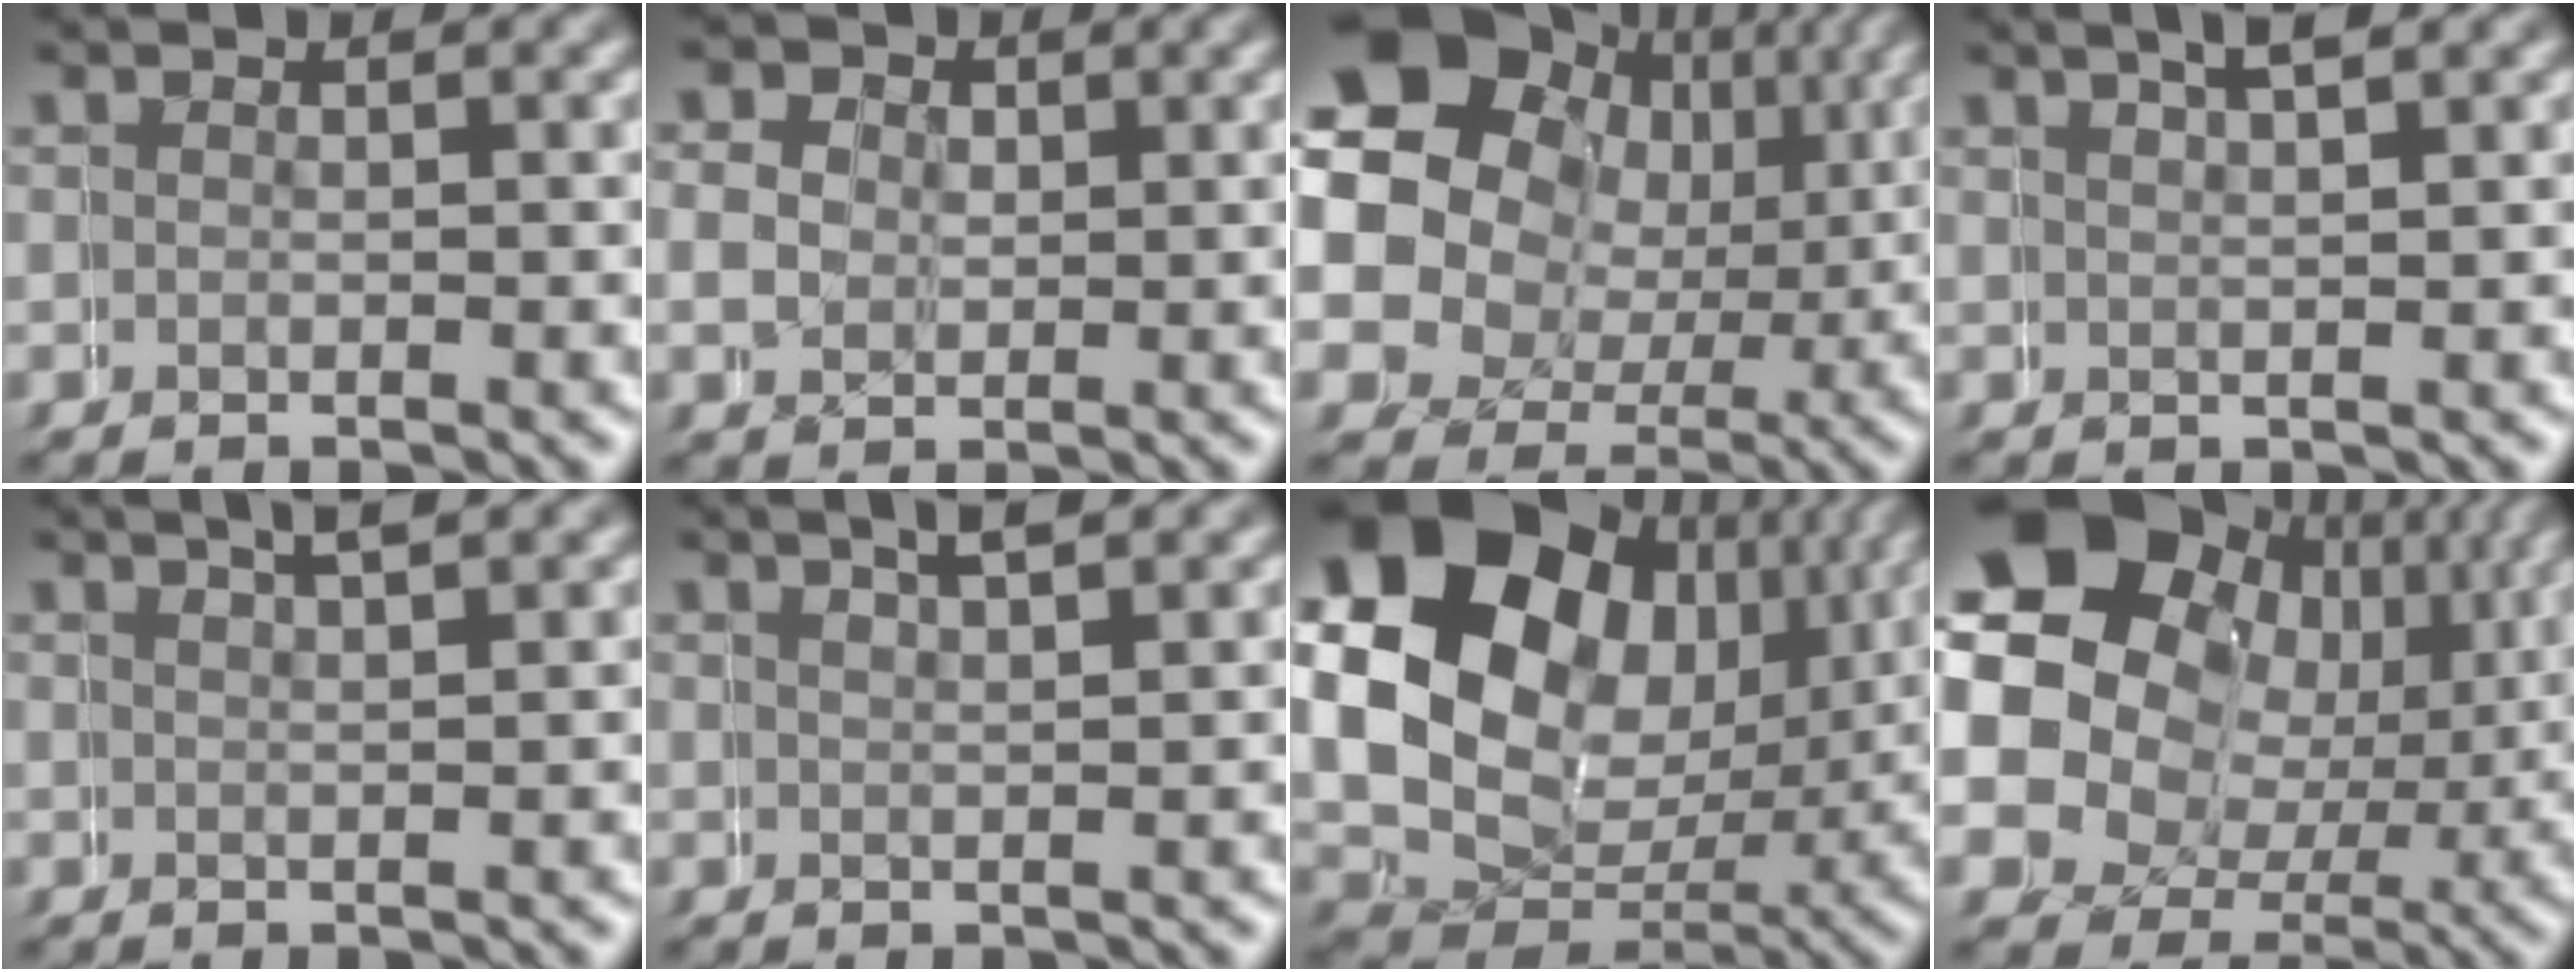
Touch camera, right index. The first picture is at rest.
{"total": 1.8, "force": [0.8, 1.0, -1.2], "torque": [0.023, -0.007, 0.012]}
{"total": 18.6, "force": [4.8, 16.5, 7.0], "torque": [-0.174, -0.019, 0.067]}
{"total": 2.4, "force": [1.9, -0.6, 1.3], "torque": [-0.005, 0.011, 0.033]}
{"total": 2.3, "force": [1.8, -0.7, 1.3], "torque": [-0.002, 0.014, 0.030]}
{"total": 2.3, "force": [1.8, -0.8, 1.1], "torque": [-0.003, 0.010, 0.032]}
{"total": 21.0, "force": [4.9, 16.7, 11.8], "torque": [-0.215, -0.008, 0.072]}
{"total": 20.3, "force": [4.2, 17.8, 8.9], "torque": [-0.213, -0.024, 0.057]}